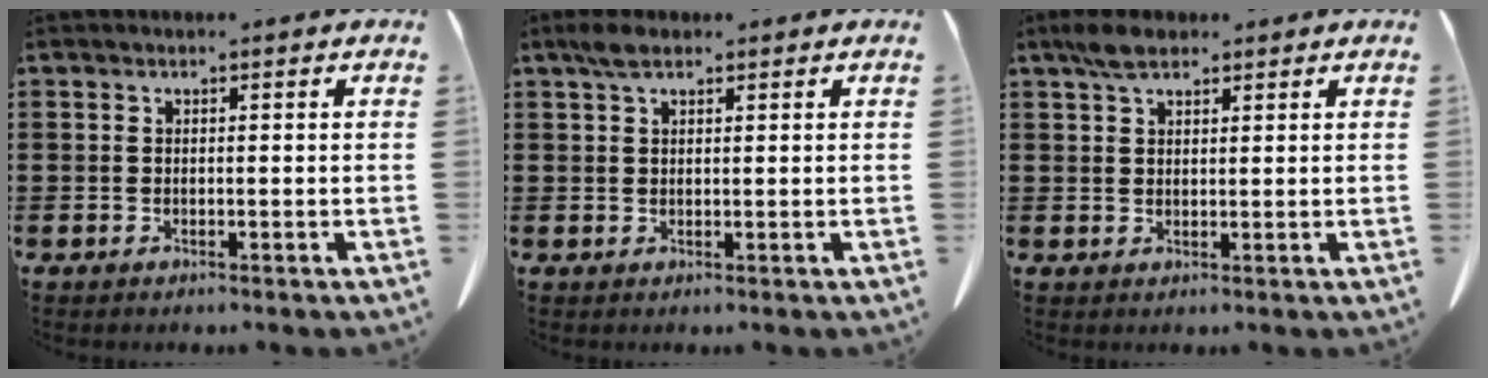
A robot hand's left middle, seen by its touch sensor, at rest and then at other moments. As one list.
[{"total": 2.5, "force": [1.7, 1.0, 1.5], "torque": [-0.035, 0.004, 0.031]}, {"total": 3.6, "force": [2.6, 1.5, 2.0], "torque": [-0.045, 0.006, 0.048]}]